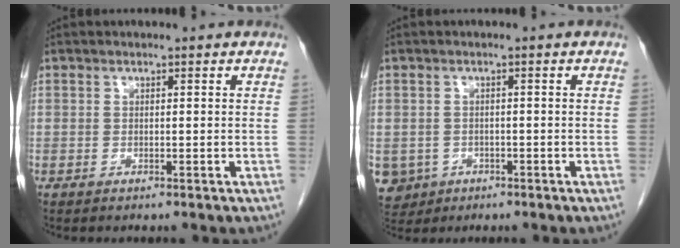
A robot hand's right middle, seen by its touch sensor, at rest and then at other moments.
{"total": 7.0, "force": [-2.9, 6.2, 1.5], "torque": [-0.048, 0.003, -0.040]}